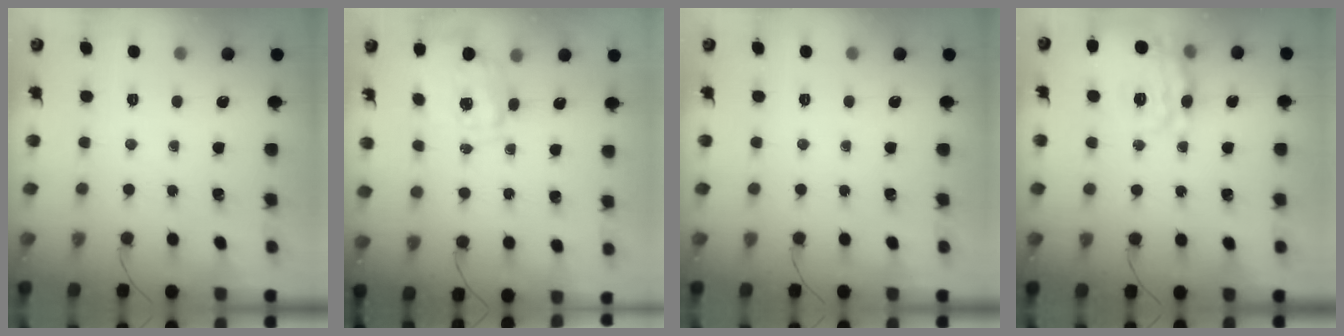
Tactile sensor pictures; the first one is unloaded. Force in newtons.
{"total": 1.5, "press": 1.5, "slide": 0.5}
{"total": 0.0}
{"total": 16.4, "press": 16.3, "slide": 1.8}